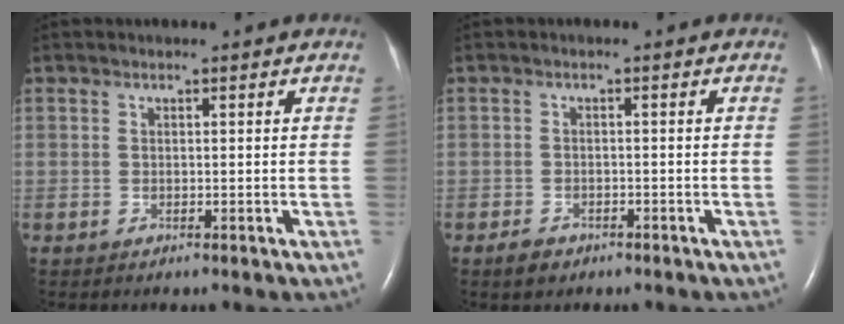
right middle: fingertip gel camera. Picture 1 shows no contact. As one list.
[{"total": 2.2, "force": [-1.6, 1.3, 0.8], "torque": [-0.021, 0.001, -0.020]}]